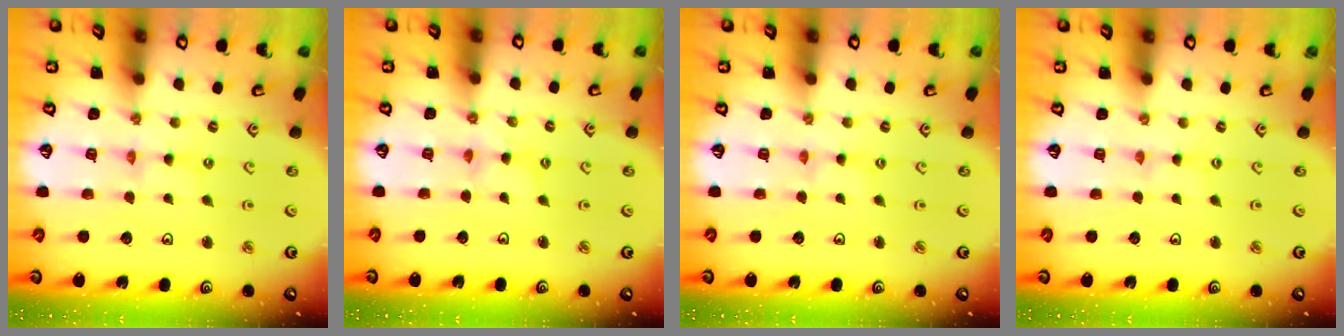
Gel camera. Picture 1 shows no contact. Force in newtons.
{"total": 1.7, "press": 1.7, "slide": 0.3}
{"total": 0.0}
{"total": 0.0}